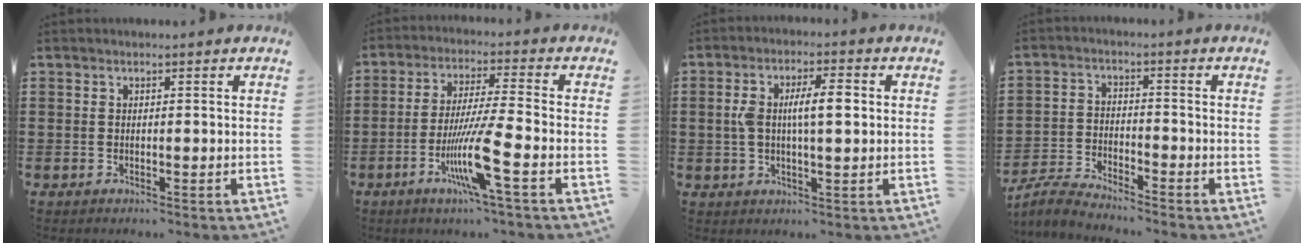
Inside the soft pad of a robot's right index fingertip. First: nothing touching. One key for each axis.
{"total": 10.3, "fx": -4.3, "fy": 0.2, "fz": 9.4, "tx": -0.188, "ty": -0.016, "tz": -0.083}
{"total": 6.4, "fx": 0.7, "fy": 2.3, "fz": 6.0, "tx": -0.122, "ty": 0.006, "tz": 0.006}
{"total": 3.7, "fx": -3.6, "fy": 0.1, "fz": 0.7, "tx": -0.031, "ty": -0.002, "tz": -0.079}